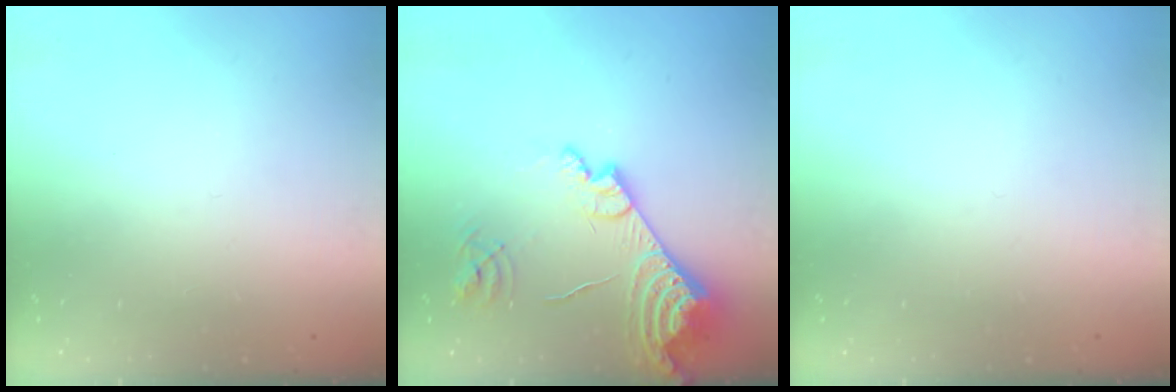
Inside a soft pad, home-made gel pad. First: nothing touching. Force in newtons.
{"total": 17.6, "press": 17.5, "slide": 1.8}
{"total": 0.0}